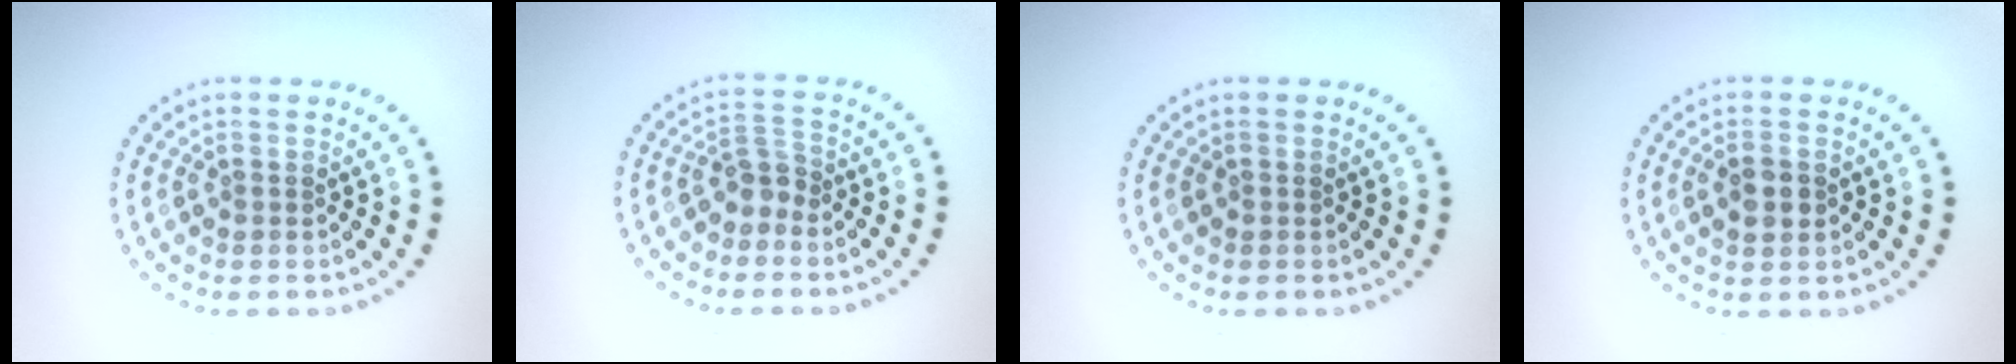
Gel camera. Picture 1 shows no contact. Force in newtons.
{"total": 2.0, "press": 1.6, "slide": 1.2}
{"total": 0.0}
{"total": 2.0, "press": 2.0, "slide": 0.2}